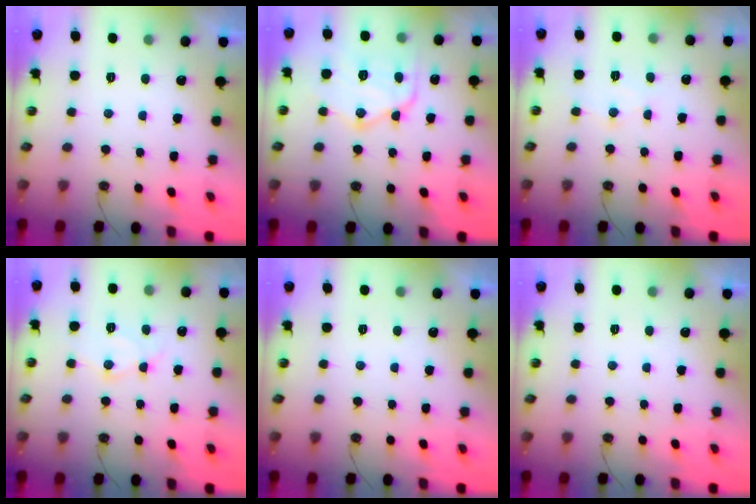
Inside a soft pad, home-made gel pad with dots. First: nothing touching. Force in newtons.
{"total": 16.9, "press": 16.8, "slide": 1.5}
{"total": 5.6, "press": 5.6, "slide": 0.7}
{"total": 9.0, "press": 9.0, "slide": 0.7}
{"total": 0.0}
{"total": 0.0}